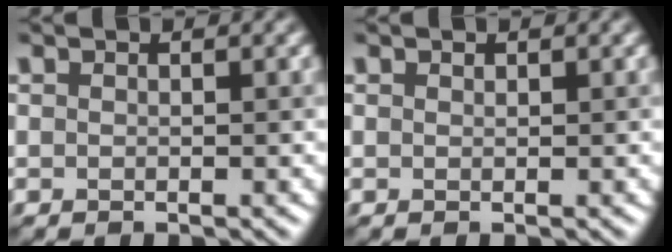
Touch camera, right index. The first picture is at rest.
{"total": 0.0}